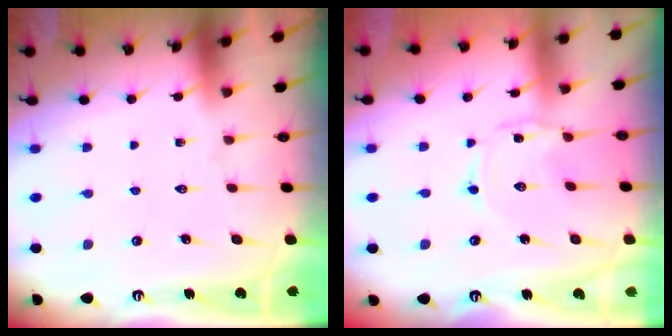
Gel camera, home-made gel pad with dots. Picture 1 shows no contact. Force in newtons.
{"total": 0.5, "press": 0.5, "slide": 0.1}